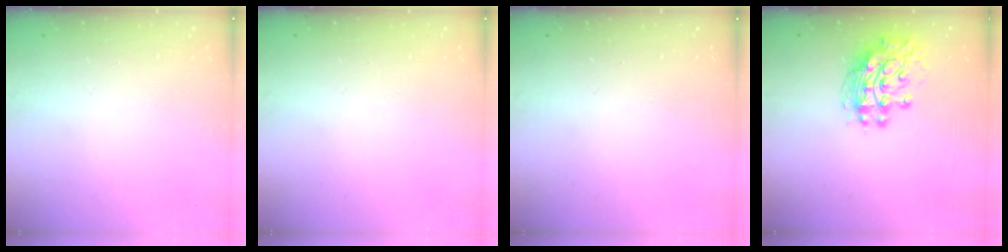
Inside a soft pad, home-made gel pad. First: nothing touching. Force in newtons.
{"total": 0.0}
{"total": 0.0}
{"total": 12.5, "press": 12.4, "slide": 1.0}